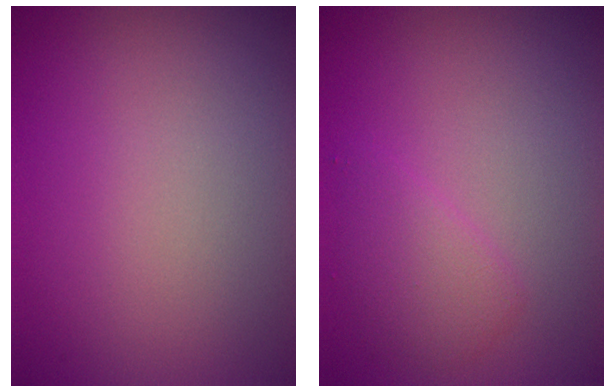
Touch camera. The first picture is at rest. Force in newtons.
{"total": 2.0, "press": 2.0, "slide": 0.1}